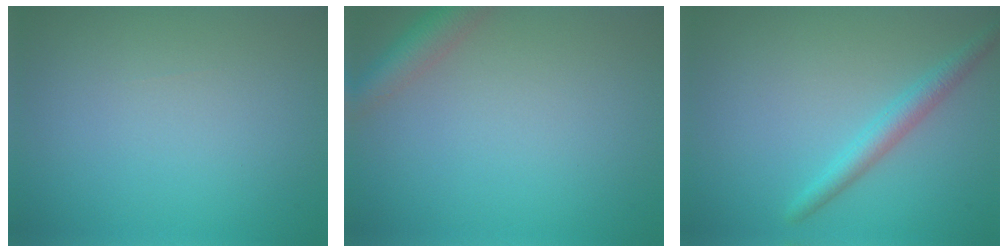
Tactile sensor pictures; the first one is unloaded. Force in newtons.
{"total": 3.2, "press": 3.2, "slide": 0.1}
{"total": 2.3, "press": 2.3, "slide": 0.0}